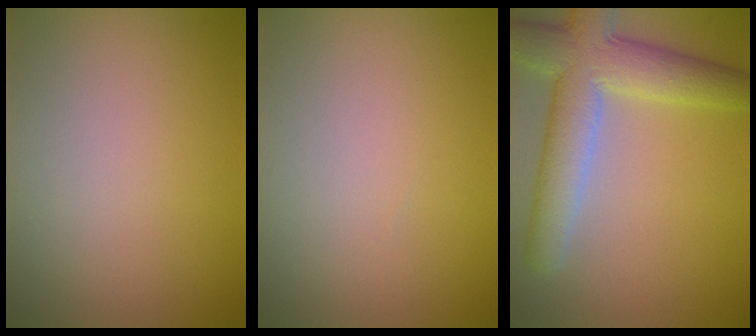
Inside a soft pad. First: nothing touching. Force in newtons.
{"total": 0.0}
{"total": 7.3, "press": 7.3, "slide": 0.4}